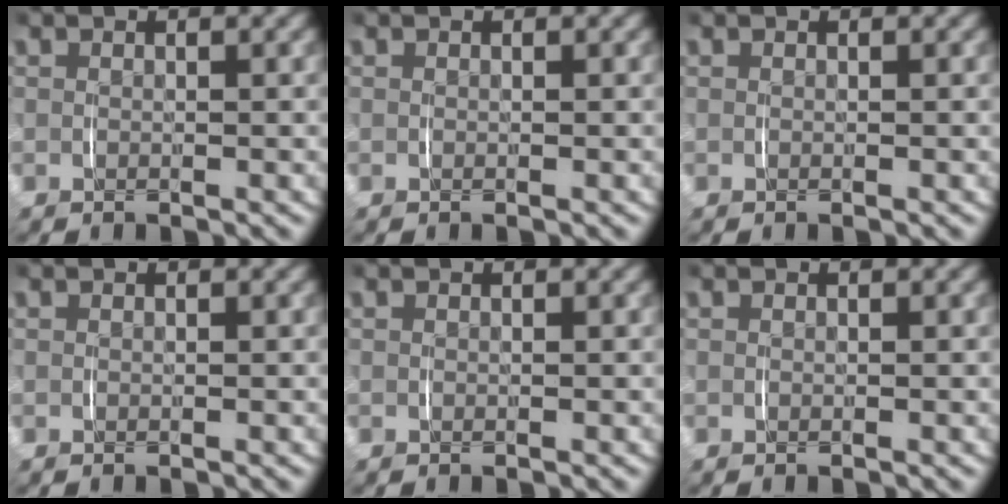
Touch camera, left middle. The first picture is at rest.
{"total": 0.0}
{"total": 0.0}
{"total": 0.0}
{"total": 0.0}
{"total": 0.0}